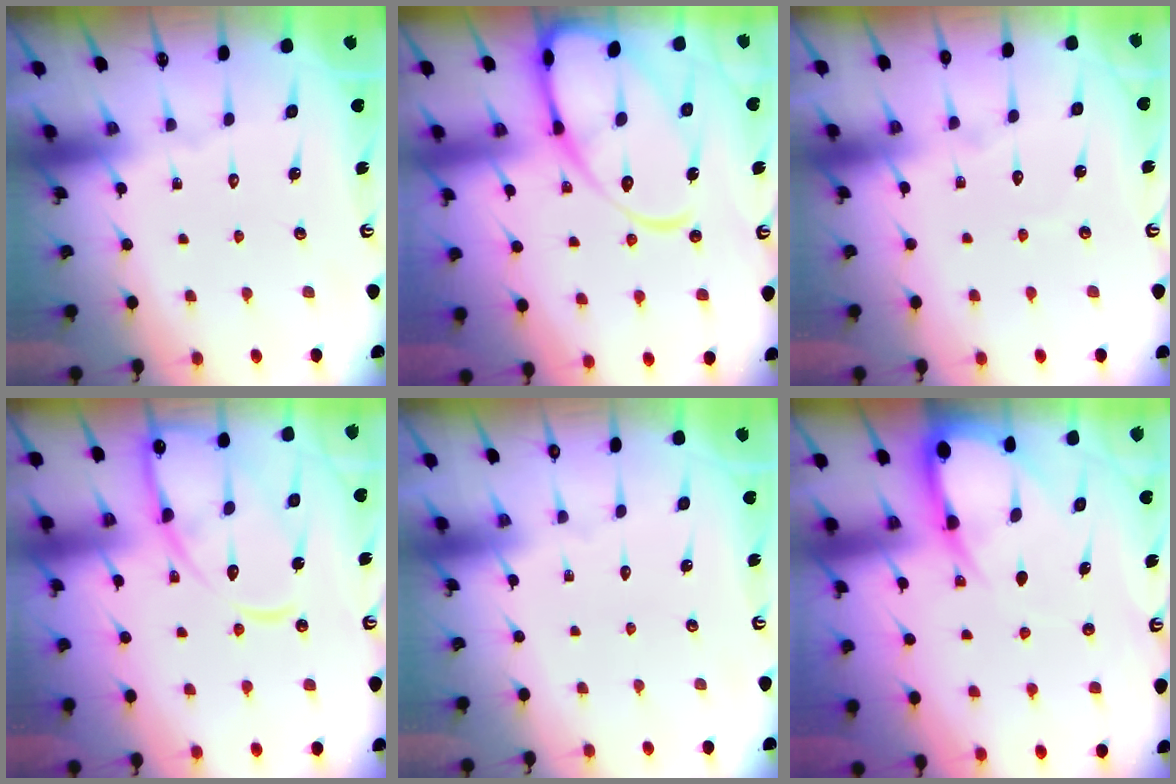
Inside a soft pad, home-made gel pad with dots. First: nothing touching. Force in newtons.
{"total": 15.7, "press": 15.6, "slide": 1.7}
{"total": 2.6, "press": 2.6, "slide": 0.3}
{"total": 13.8, "press": 13.7, "slide": 1.4}
{"total": 0.0}
{"total": 8.9, "press": 8.8, "slide": 0.9}